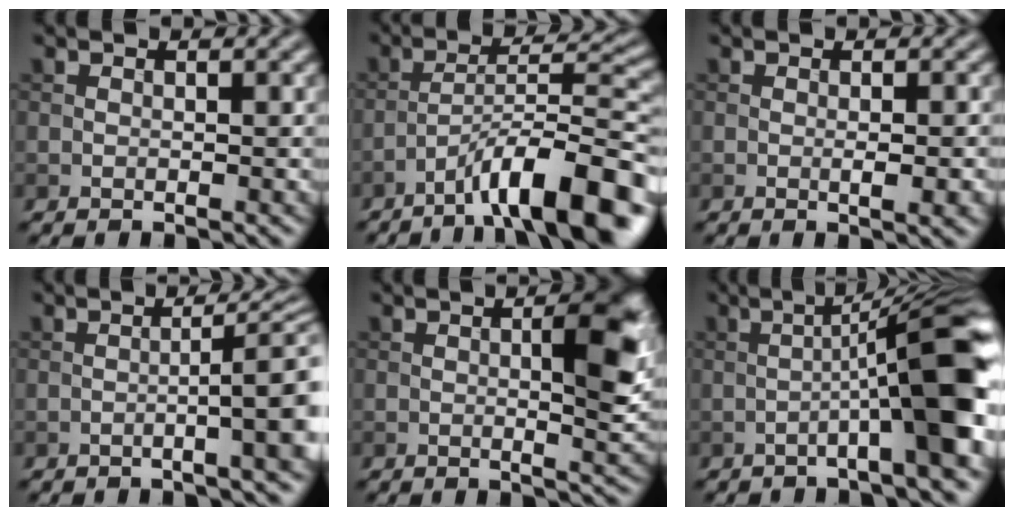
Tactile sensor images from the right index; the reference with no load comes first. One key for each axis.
{"total": 11.0, "fx": -6.8, "fy": 2.2, "fz": 8.4, "tx": -0.126, "ty": 0.024, "tz": -0.111}
{"total": 2.3, "fx": -0.3, "fy": 0.5, "fz": 2.2, "tx": -0.030, "ty": -0.002, "tz": -0.003}
{"total": 5.8, "fx": -1.2, "fy": 1.1, "fz": 5.5, "tx": -0.072, "ty": 0.010, "tz": -0.022}
{"total": 5.0, "fx": 0.6, "fy": 1.2, "fz": 4.8, "tx": -0.070, "ty": 0.001, "tz": 0.009}
{"total": 9.3, "fx": -1.7, "fy": 0.9, "fz": 9.1, "tx": -0.123, "ty": 0.029, "tz": -0.035}